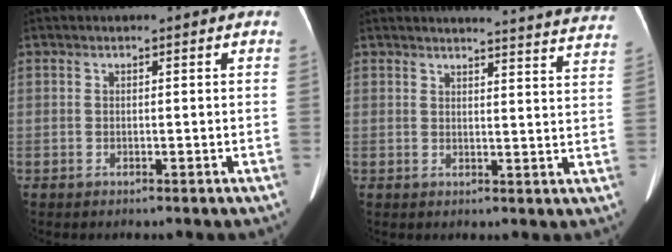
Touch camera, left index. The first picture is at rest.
{"total": 19.8, "force": [19.4, 0.7, 3.7], "torque": [-0.034, -0.091, 0.197]}